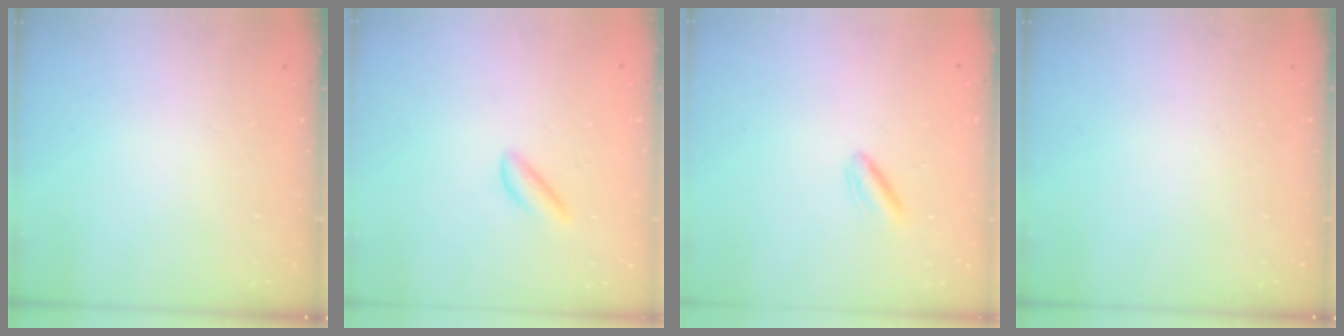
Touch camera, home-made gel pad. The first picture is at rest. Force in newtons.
{"total": 1.9, "press": 1.9, "slide": 0.4}
{"total": 3.2, "press": 3.0, "slide": 1.2}
{"total": 0.0}